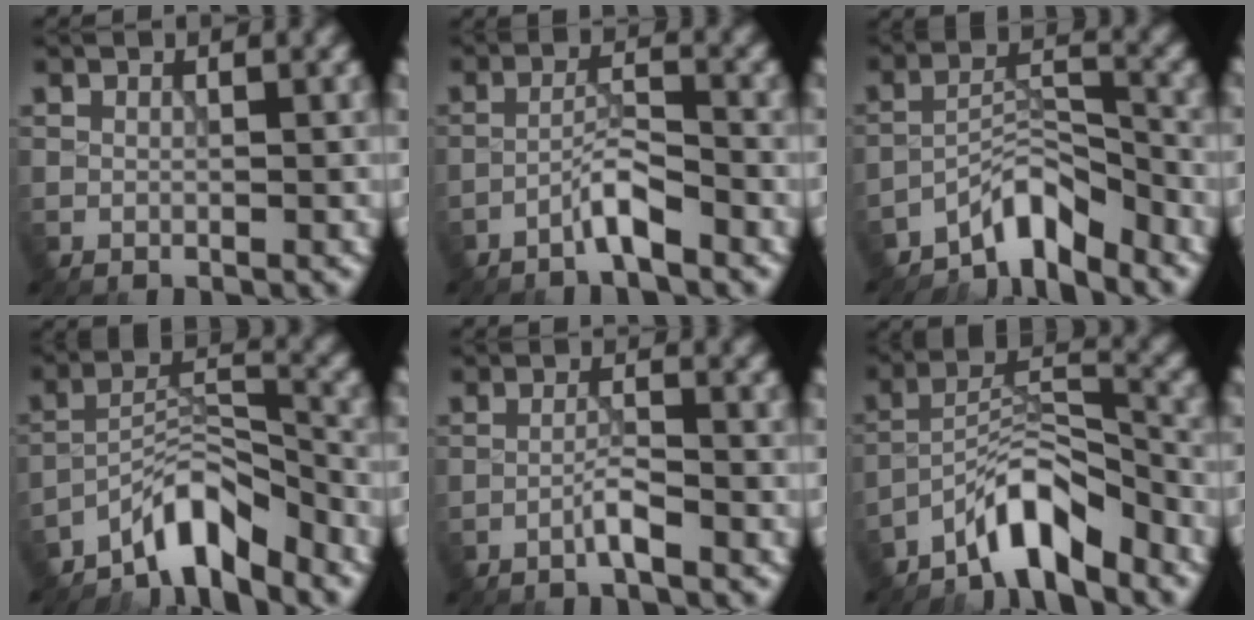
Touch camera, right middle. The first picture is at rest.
{"total": 2.7, "force": [-2.0, 0.2, 1.8], "torque": [-0.033, 0.013, -0.043]}
{"total": 4.9, "force": [-4.1, 1.3, 2.2], "torque": [-0.027, 0.012, -0.085]}
{"total": 5.8, "force": [-4.9, 1.5, 2.8], "torque": [-0.037, 0.010, -0.095]}
{"total": 1.8, "force": [-1.2, 0.0, 1.3], "torque": [-0.024, 0.008, -0.027]}
{"total": 6.0, "force": [-4.8, 1.5, 3.3], "torque": [-0.052, 0.011, -0.095]}